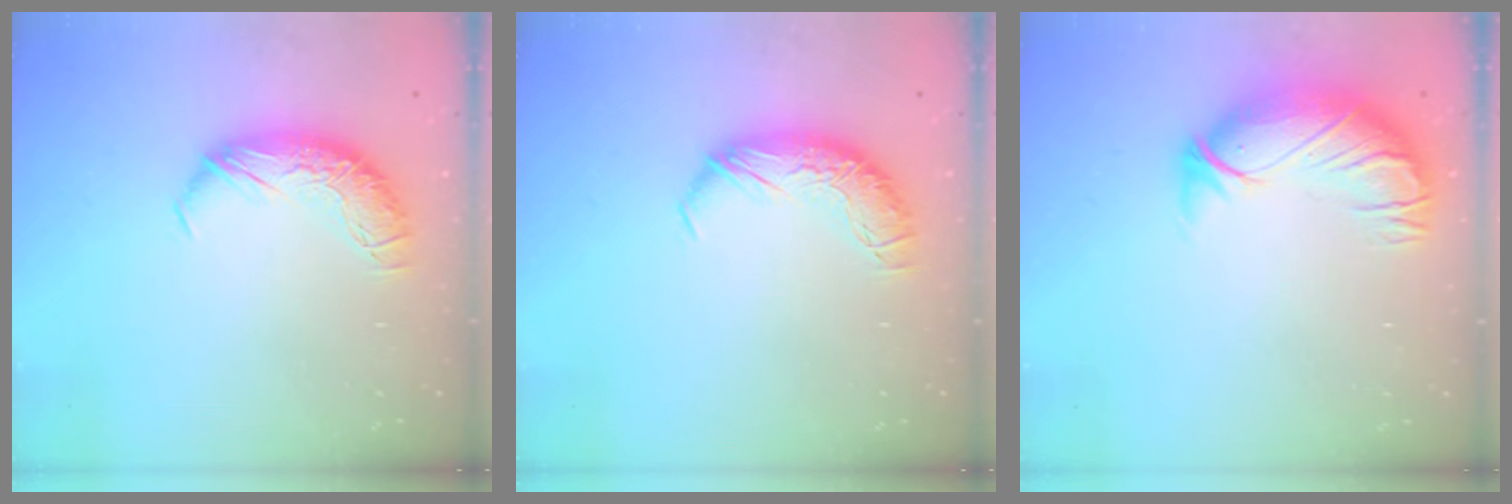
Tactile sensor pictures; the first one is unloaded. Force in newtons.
{"total": 0.0}
{"total": 3.0, "press": 0.4, "slide": 3.0}